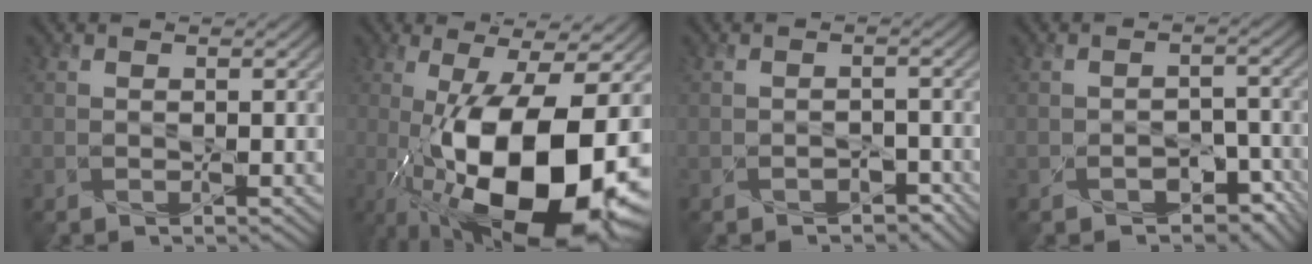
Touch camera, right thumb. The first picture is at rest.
{"total": 19.5, "force": [-5.5, 7.0, 17.4], "torque": [-0.302, -0.021, -0.081]}
{"total": 1.7, "force": [-1.3, 1.0, 0.5], "torque": [-0.010, -0.001, -0.018]}
{"total": 4.5, "force": [-2.8, 2.8, 2.1], "torque": [-0.027, 0.003, -0.037]}